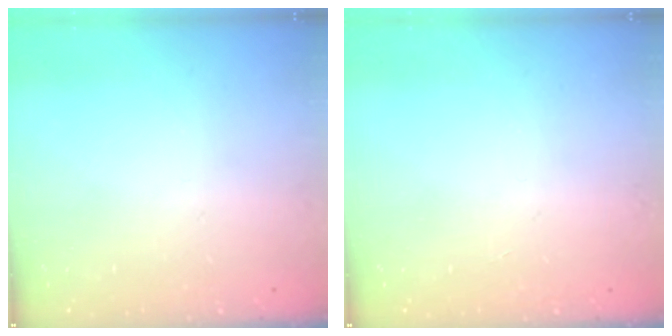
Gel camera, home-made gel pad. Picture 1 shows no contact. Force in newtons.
{"total": 0.0}